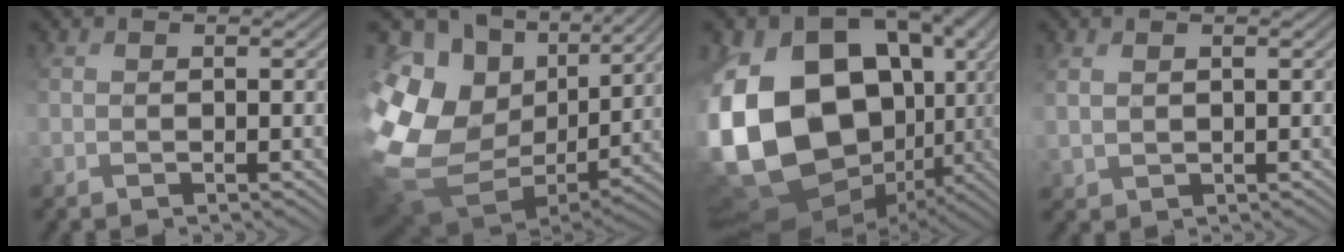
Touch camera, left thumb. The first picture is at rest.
{"total": 18.6, "force": [2.2, 15.3, 10.4], "torque": [-0.259, -0.017, 0.084]}
{"total": 20.9, "force": [-0.5, 16.9, 12.3], "torque": [-0.315, -0.030, 0.023]}
{"total": 1.4, "force": [1.4, 0.3, -0.2], "torque": [0.002, 0.009, 0.033]}